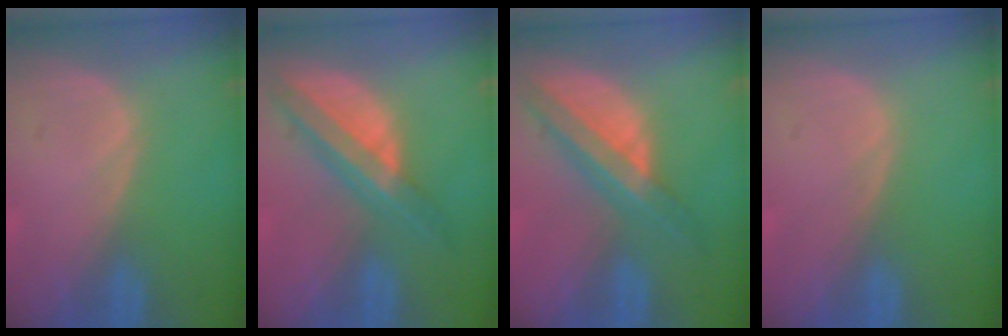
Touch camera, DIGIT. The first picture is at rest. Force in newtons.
{"total": 8.0, "press": 6.6, "slide": 4.5}
{"total": 8.0, "press": 6.7, "slide": 4.3}
{"total": 0.0}